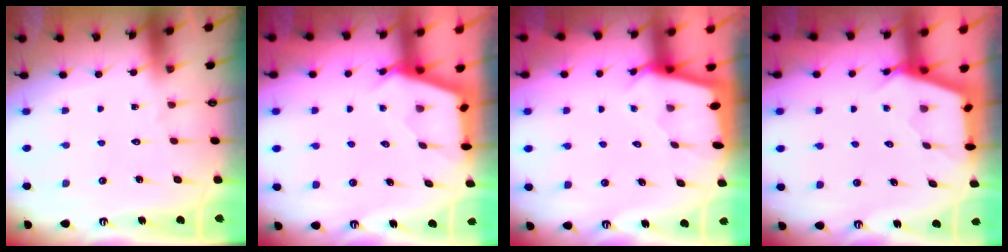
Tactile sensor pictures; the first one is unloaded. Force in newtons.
{"total": 2.9, "press": 2.9, "slide": 0.4}
{"total": 2.2, "press": 2.2, "slide": 0.3}
{"total": 2.6, "press": 2.5, "slide": 0.4}